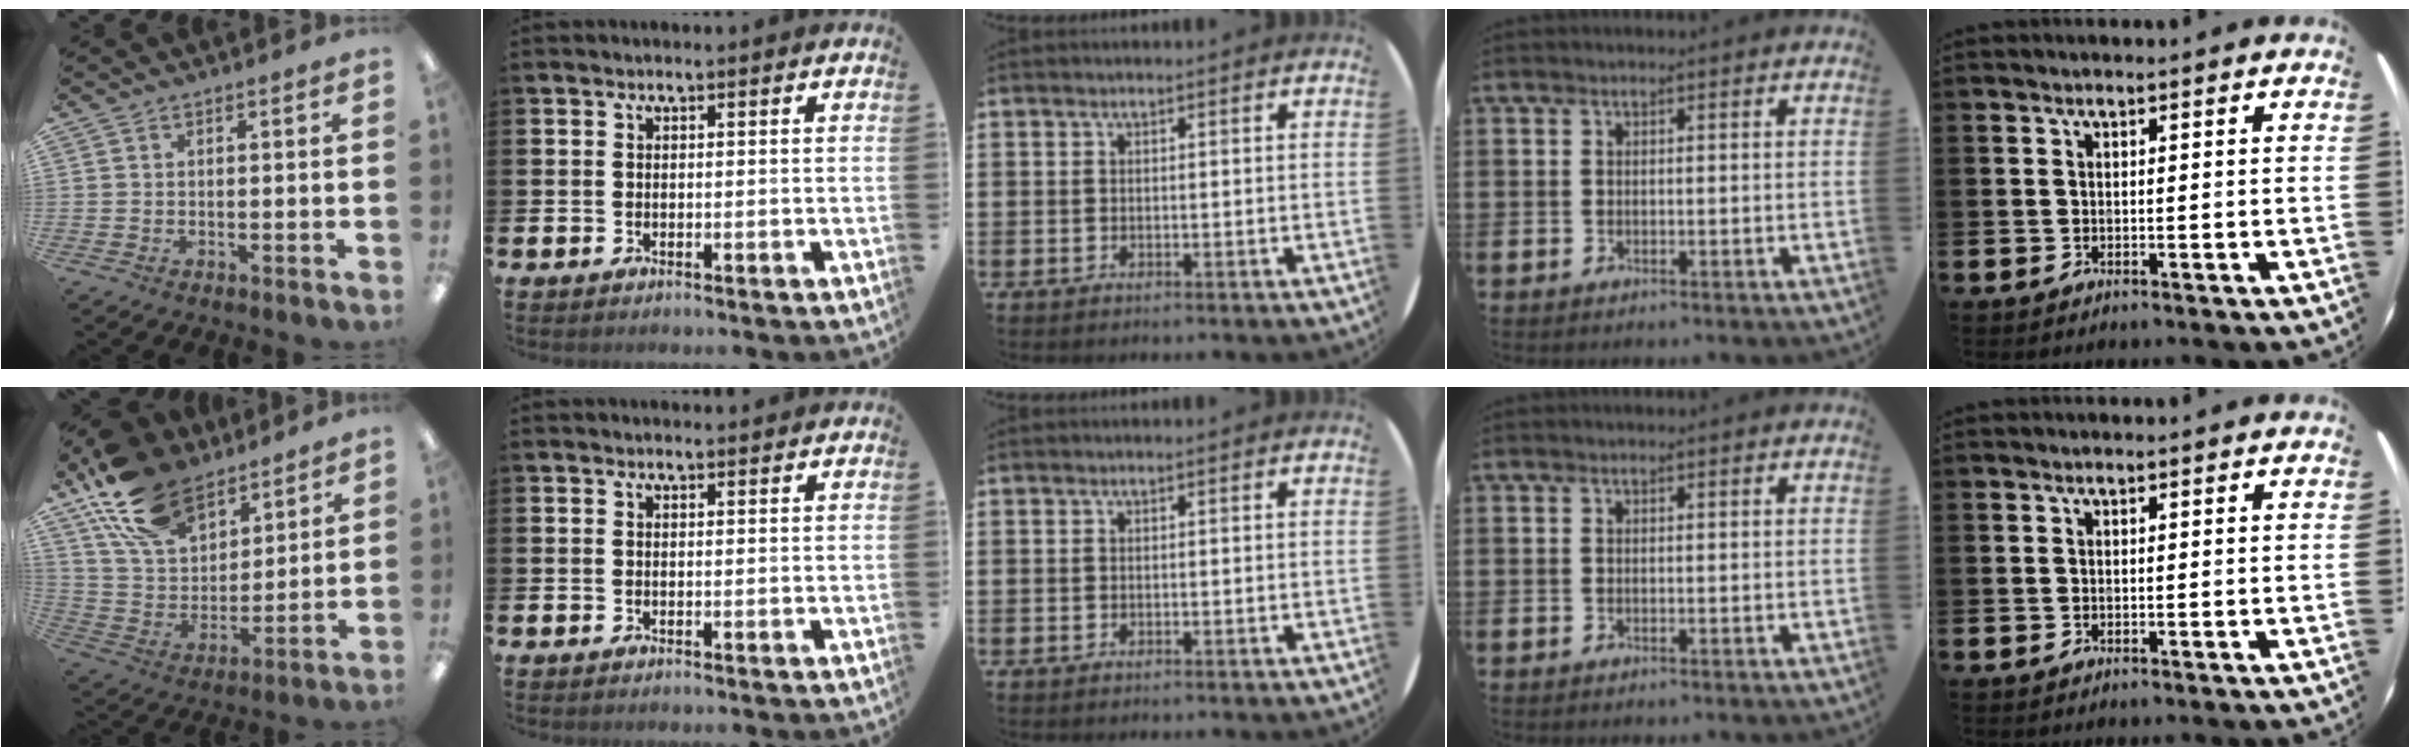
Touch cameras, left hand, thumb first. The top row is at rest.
{"thumb": {"total": 18.2, "force": [12.8, 10.0, 8.3], "torque": [-0.174, -0.056, 0.242]}, "index": {"total": 0.6, "force": [0.6, 0.1, 0.2], "torque": [0.004, -0.002, 0.009]}}